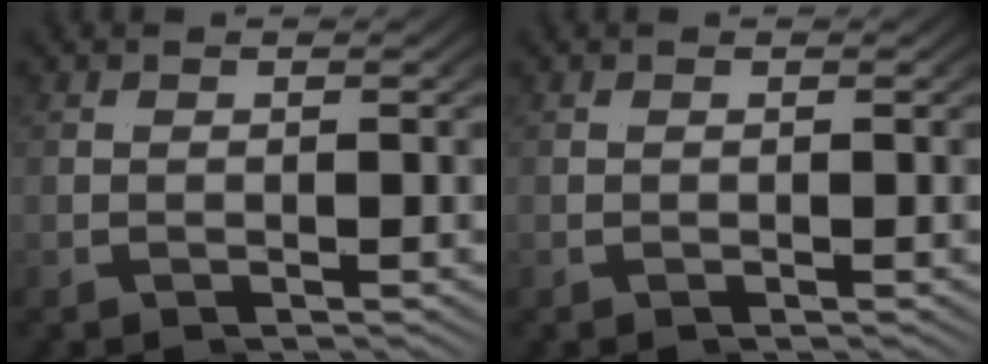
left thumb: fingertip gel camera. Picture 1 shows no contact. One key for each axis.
{"total": 0.0}